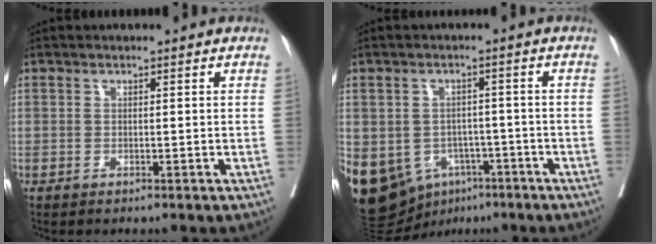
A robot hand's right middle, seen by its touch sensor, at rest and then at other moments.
{"total": 19.4, "force": [-8.8, 14.6, 9.2], "torque": [-0.247, -0.002, -0.115]}